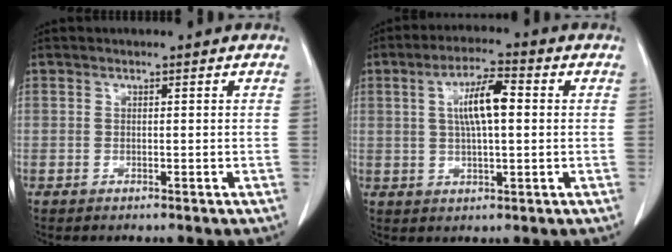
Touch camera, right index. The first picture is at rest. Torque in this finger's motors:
{"motor_torque": [0.40, 0.21, 0.29, 0.11]}